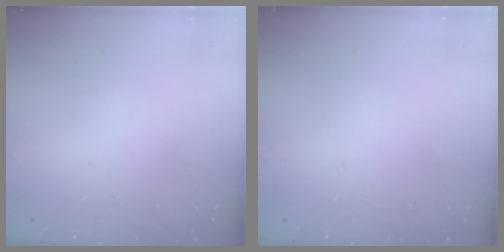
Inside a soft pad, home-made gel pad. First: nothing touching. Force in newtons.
{"total": 0.0}